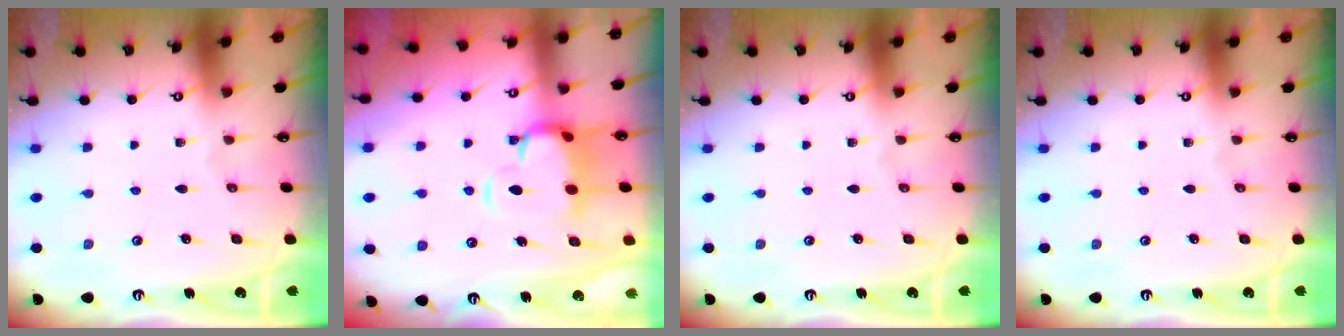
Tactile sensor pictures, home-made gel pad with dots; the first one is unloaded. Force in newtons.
{"total": 4.2, "press": 3.9, "slide": 1.3}
{"total": 0.0}
{"total": 0.0}